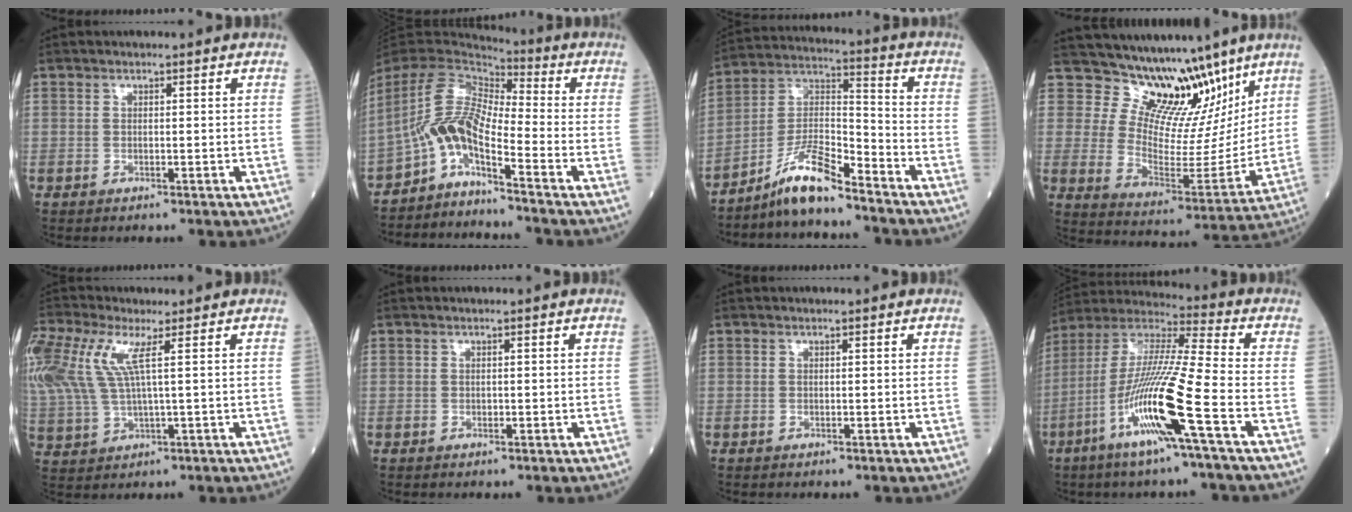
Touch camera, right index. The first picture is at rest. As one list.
[{"total": 9.1, "force": [-5.0, 1.9, 7.3], "torque": [-0.156, 0.016, -0.096]}, {"total": 9.4, "force": [-7.6, 0.9, 5.4], "torque": [-0.115, 0.010, -0.143]}, {"total": 13.9, "force": [11.6, 5.7, 5.3], "torque": [-0.087, -0.019, 0.183]}, {"total": 15.4, "force": [5.9, 5.5, 13.1], "torque": [-0.352, 0.019, 0.113]}, {"total": 0.0}, {"total": 0.0}, {"total": 16.6, "force": [-6.6, -0.7, 15.2], "torque": [-0.312, -0.015, -0.134]}]